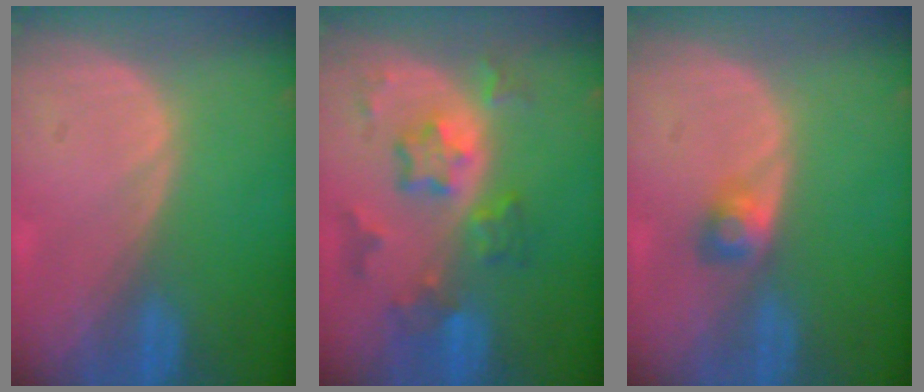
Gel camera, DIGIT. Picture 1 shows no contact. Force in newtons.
{"total": 8.0, "press": 7.0, "slide": 3.9}
{"total": 2.5, "press": 2.4, "slide": 0.7}